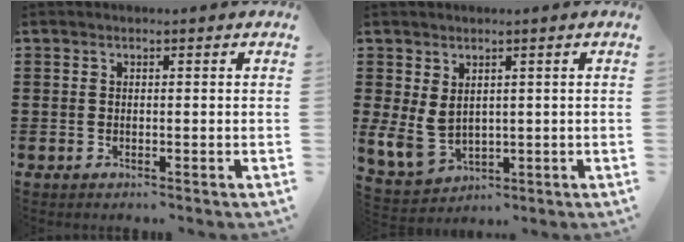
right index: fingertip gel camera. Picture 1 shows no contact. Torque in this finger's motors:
{"motor_torque": [0.47, 0.86, 0.08, 0.07]}